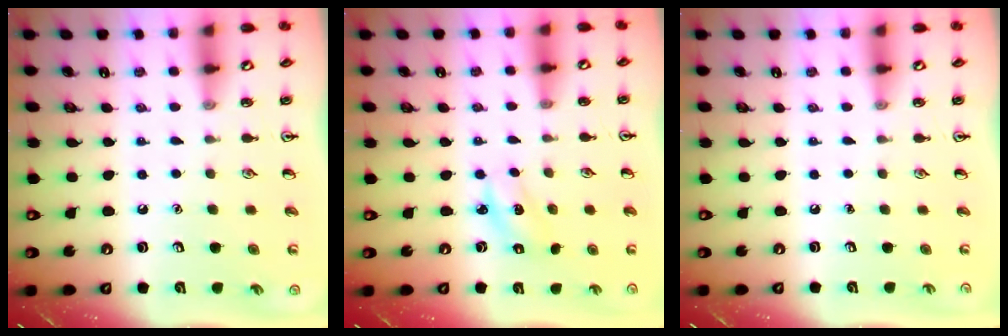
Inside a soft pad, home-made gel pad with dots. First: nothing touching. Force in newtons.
{"total": 2.2, "press": 2.1, "slide": 0.5}
{"total": 0.0}